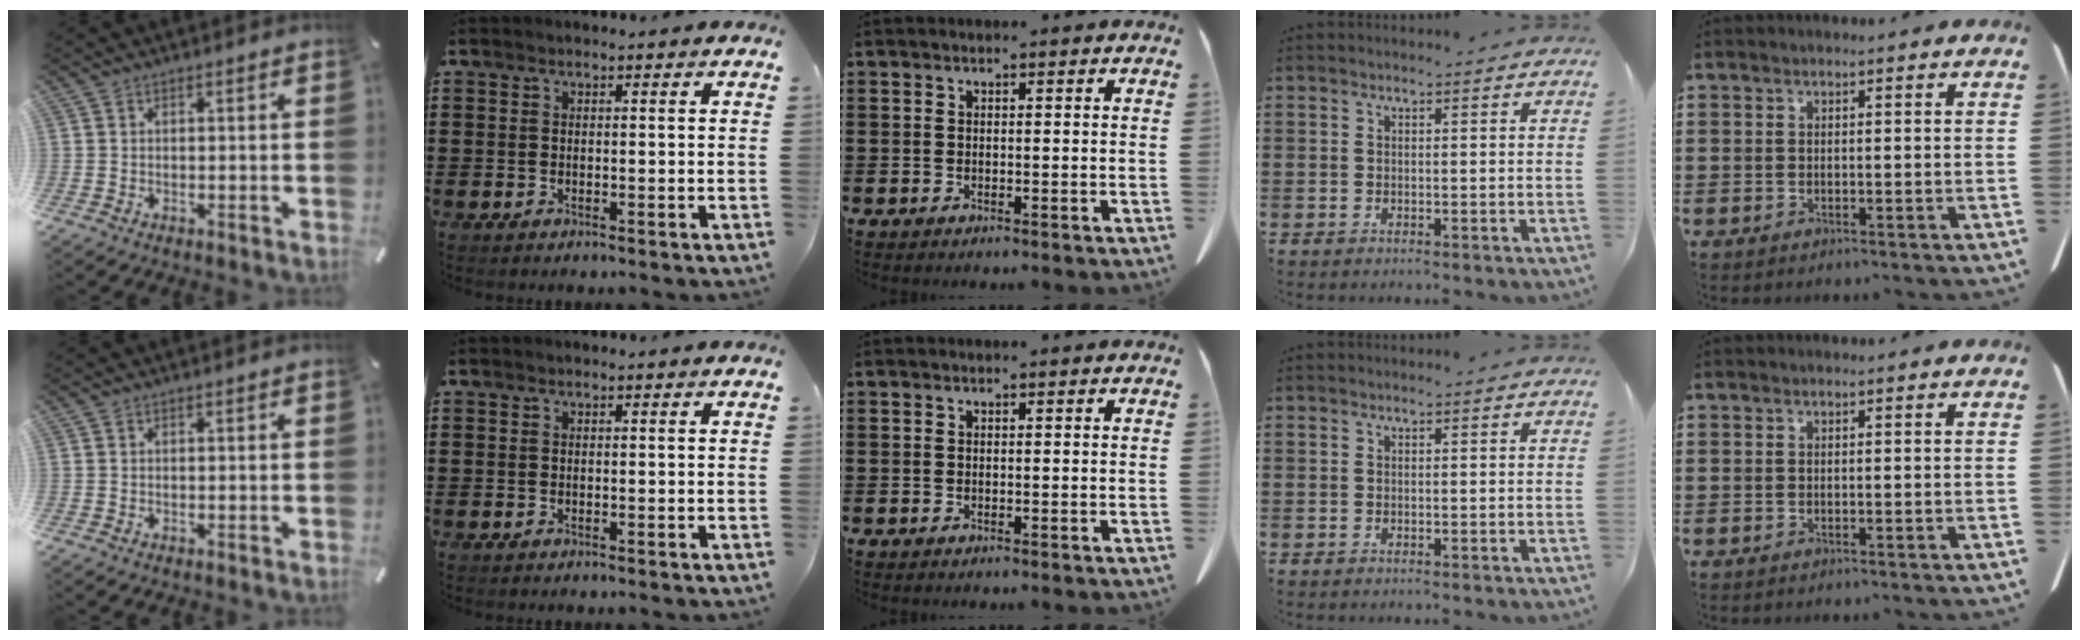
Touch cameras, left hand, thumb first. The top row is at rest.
{}